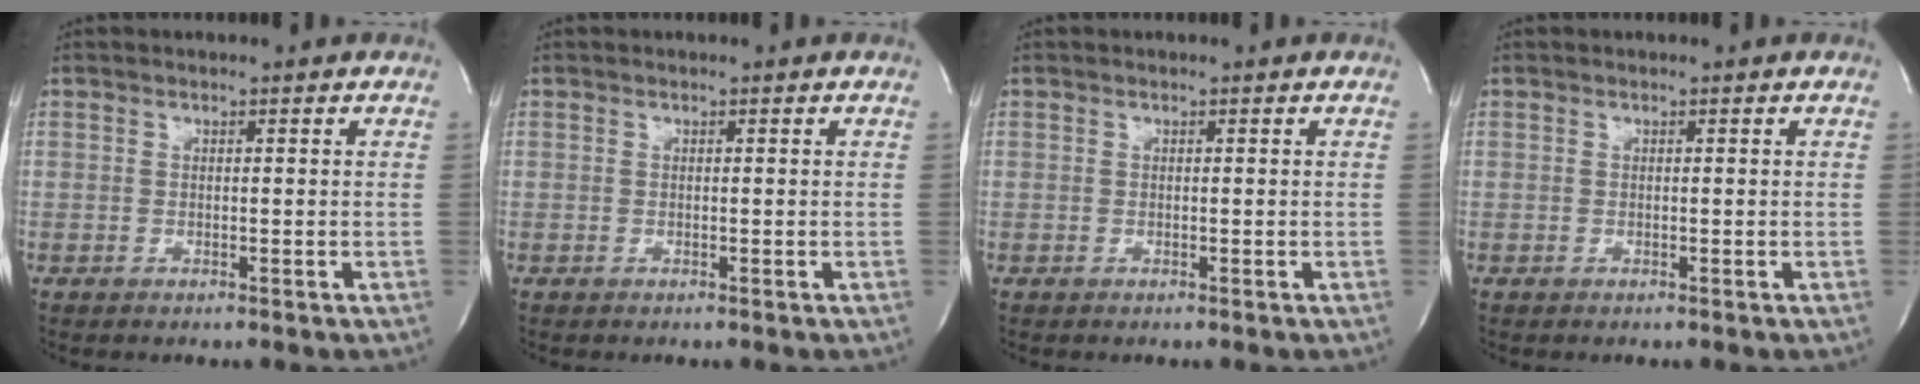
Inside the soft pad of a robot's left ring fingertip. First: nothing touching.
{"total": 0.0}
{"total": 0.0}
{"total": 0.0}